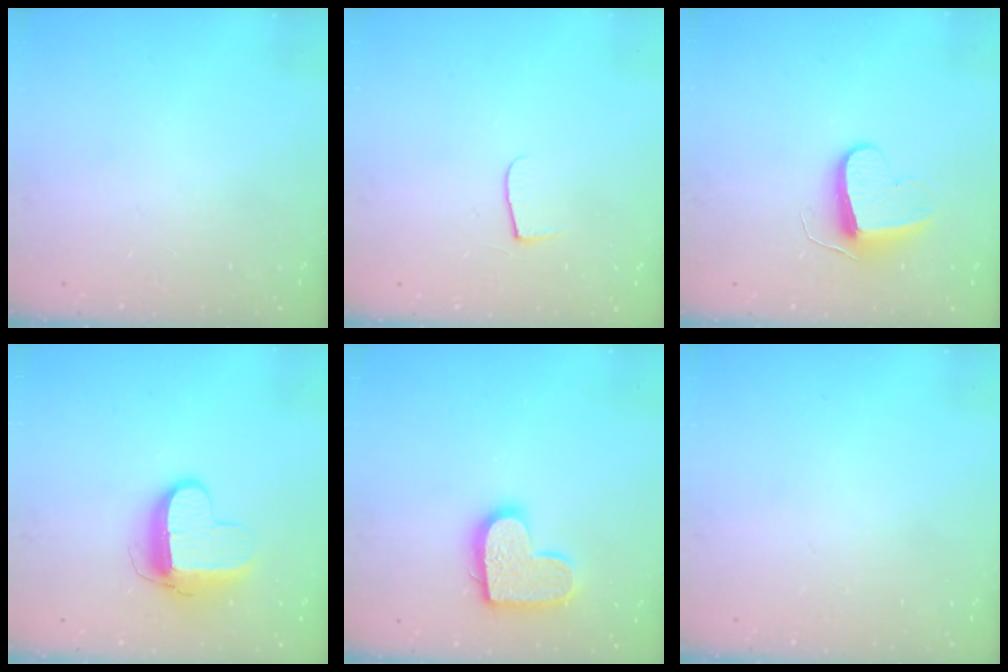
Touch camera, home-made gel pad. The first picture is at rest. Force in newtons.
{"total": 4.3, "press": 4.2, "slide": 0.5}
{"total": 9.1, "press": 9.1, "slide": 0.7}
{"total": 11.1, "press": 11.1, "slide": 0.8}
{"total": 14.6, "press": 14.6, "slide": 0.9}
{"total": 0.0}